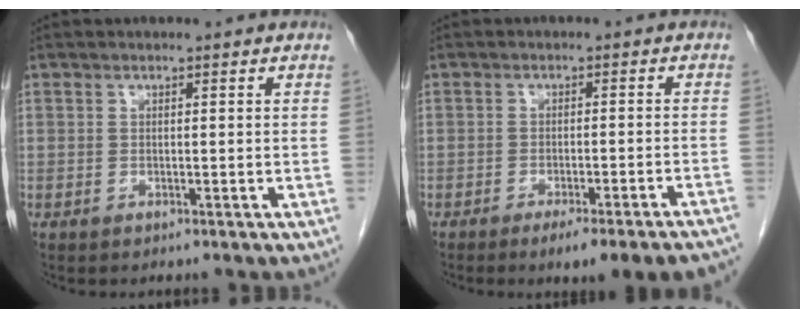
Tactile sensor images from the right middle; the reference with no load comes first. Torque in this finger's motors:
{"motor_torque": [1.09, -1.04, 0.16, 0.10]}